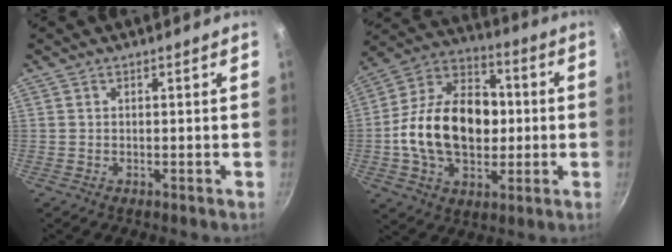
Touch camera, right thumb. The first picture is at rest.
{"total": 21.7, "force": [-0.7, 14.9, 15.7], "torque": [-0.236, 0.036, -0.022]}